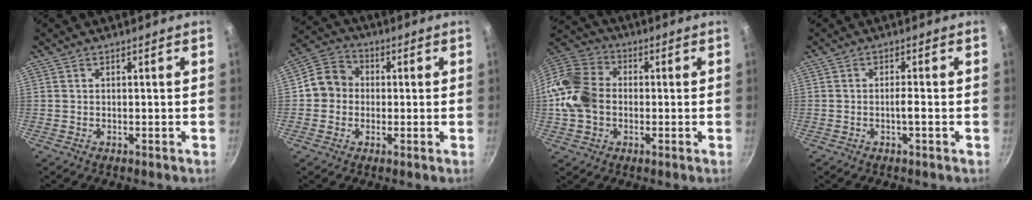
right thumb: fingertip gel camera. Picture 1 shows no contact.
{"total": 7.5, "force": [-0.3, 6.8, 3.1], "torque": [-0.020, 0.018, -0.026]}
{"total": 13.8, "force": [-1.0, 10.8, 8.5], "torque": [-0.148, 0.025, -0.036]}
{"total": 1.9, "force": [-0.7, 0.0, 1.8], "torque": [-0.038, 0.005, -0.016]}